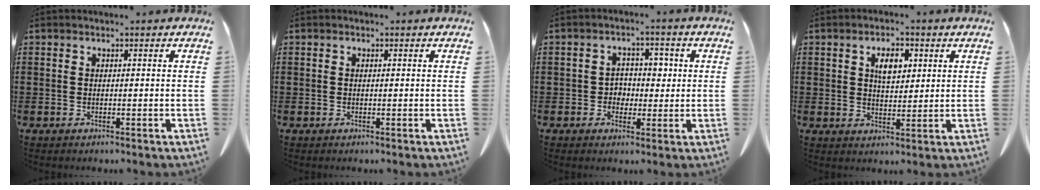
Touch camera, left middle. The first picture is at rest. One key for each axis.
{"total": 0.0}
{"total": 3.3, "fx": 0.3, "fy": 3.0, "fz": 1.4, "tx": -0.040, "ty": 0.012, "tz": -0.001}
{"total": 4.3, "fx": 1.8, "fy": 2.2, "fz": 3.2, "tx": -0.046, "ty": 0.000, "tz": 0.025}